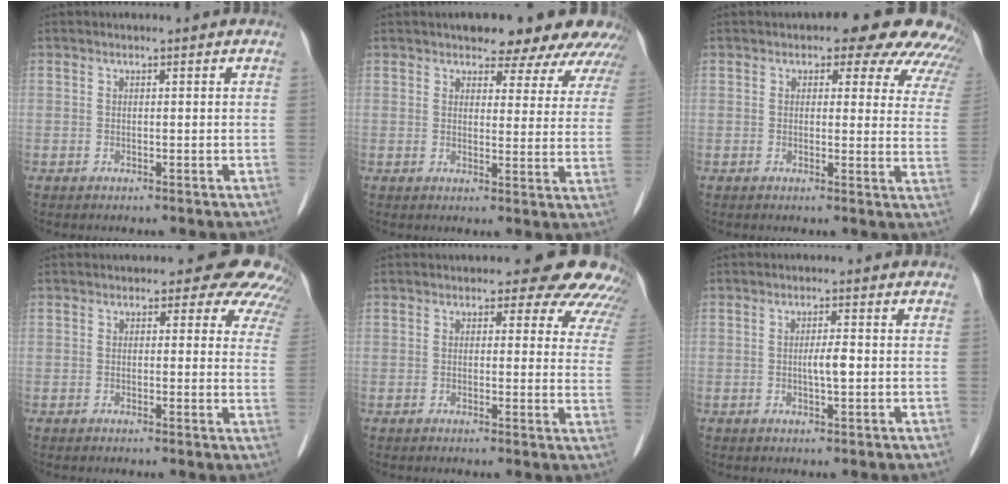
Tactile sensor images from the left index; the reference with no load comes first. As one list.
[{"total": 13.0, "force": [11.2, 4.5, 4.7], "torque": [-0.012, -0.001, 0.105]}, {"total": 11.5, "force": [9.3, 4.4, 5.2], "torque": [-0.025, 0.003, 0.074]}, {"total": 8.5, "force": [7.2, 3.6, 2.7], "torque": [0.000, -0.004, 0.045]}, {"total": 10.6, "force": [9.3, 4.0, 3.4], "torque": [-0.001, -0.012, 0.066]}, {"total": 2.3, "force": [-0.4, 0.3, 2.3], "torque": [-0.043, -0.001, -0.003]}]